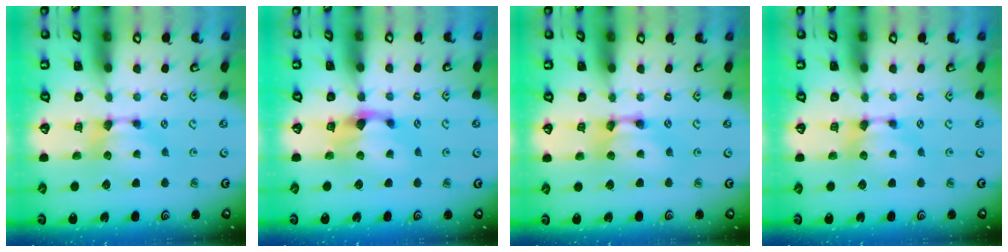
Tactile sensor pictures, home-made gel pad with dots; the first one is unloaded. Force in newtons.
{"total": 1.7, "press": 1.2, "slide": 1.3}
{"total": 2.5, "press": 2.5, "slide": 0.1}
{"total": 0.0}